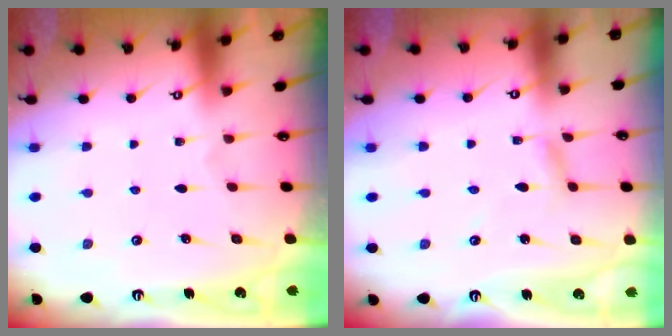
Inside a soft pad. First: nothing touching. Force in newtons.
{"total": 2.5, "press": 2.5, "slide": 0.1}